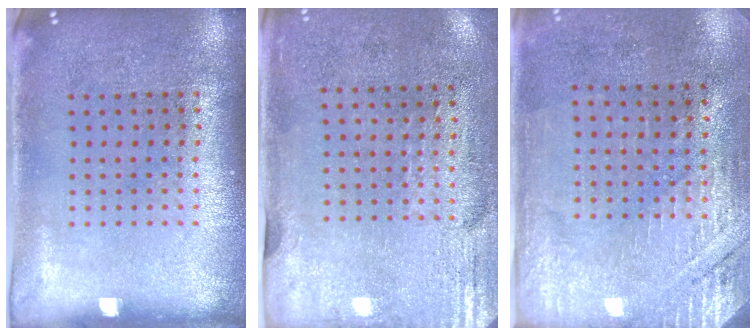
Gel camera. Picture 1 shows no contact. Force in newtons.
{"total": 2.9, "press": 2.4, "slide": 1.6}
{"total": 2.8, "press": 2.5, "slide": 1.2}